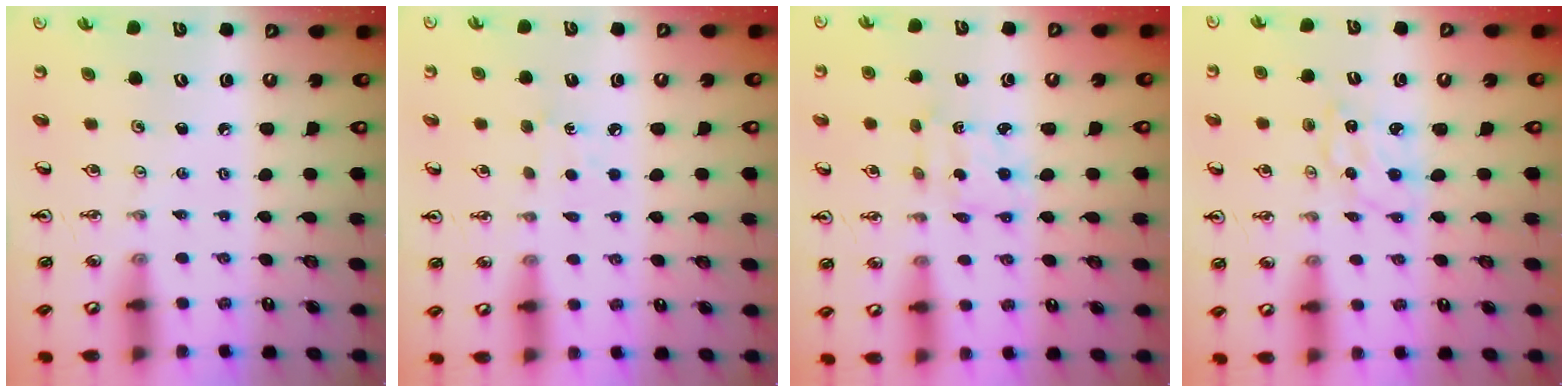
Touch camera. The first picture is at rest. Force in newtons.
{"total": 6.5, "press": 6.4, "slide": 0.8}
{"total": 2.1, "press": 2.0, "slide": 0.8}
{"total": 1.6, "press": 1.6, "slide": 0.3}